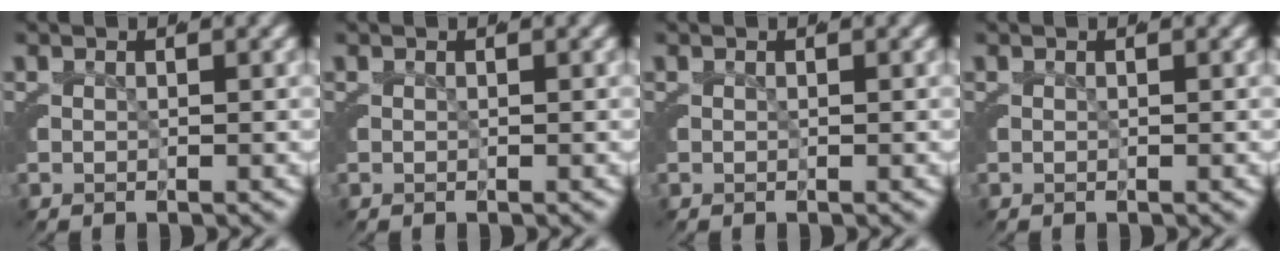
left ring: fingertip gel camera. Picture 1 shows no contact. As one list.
[{"total": 0.0}, {"total": 0.0}, {"total": 0.0}]